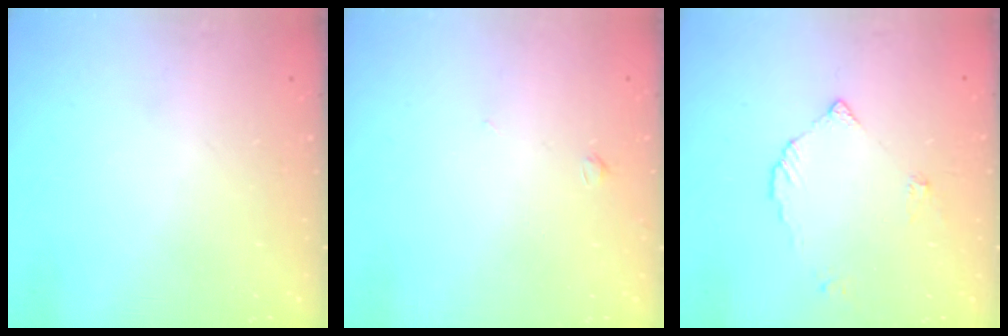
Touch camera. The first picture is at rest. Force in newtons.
{"total": 1.5, "press": 1.4, "slide": 0.5}
{"total": 3.0, "press": 3.0, "slide": 0.3}